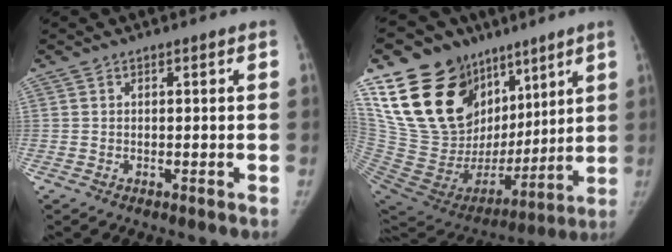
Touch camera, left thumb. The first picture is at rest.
{"total": 30.7, "force": [12.8, 20.0, 19.5], "torque": [-0.325, -0.003, 0.245]}